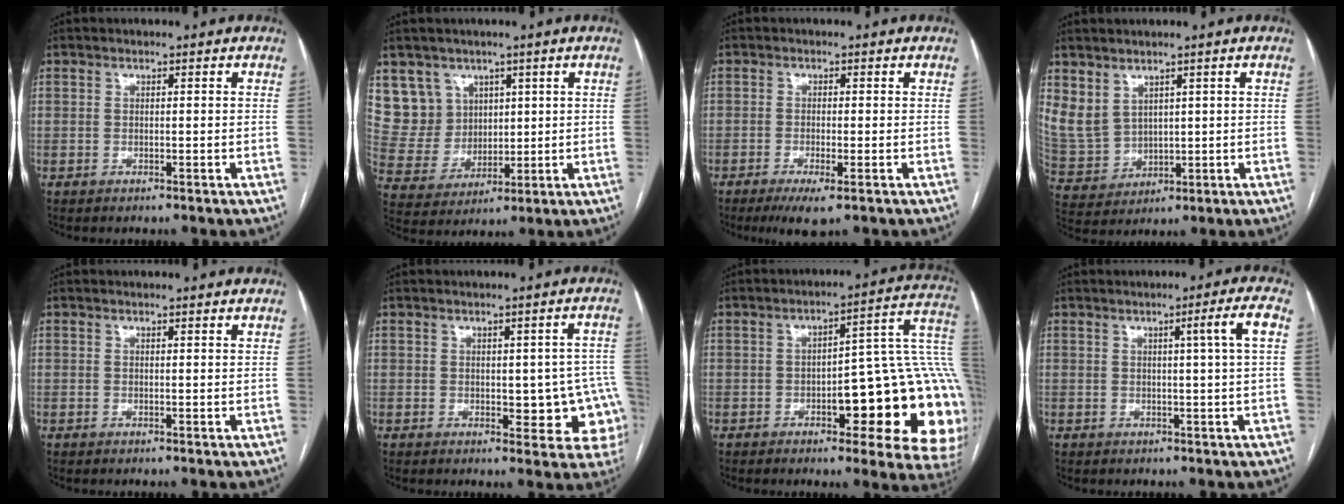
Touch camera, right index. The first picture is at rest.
{"total": 8.4, "force": [4.5, 7.0, 0.9], "torque": [-0.030, 0.025, 0.106]}
{"total": 4.3, "force": [-2.3, 0.6, 3.6], "torque": [-0.062, -0.011, -0.036]}
{"total": 7.7, "force": [4.1, 5.6, 3.2], "torque": [-0.080, 0.008, 0.109]}
{"total": 0.8, "force": [0.7, 0.0, 0.3], "torque": [-0.013, -0.002, 0.005]}
{"total": 8.6, "force": [-1.1, 4.1, 7.5], "torque": [-0.061, 0.018, -0.006]}
{"total": 21.7, "force": [-3.2, 5.7, 20.7], "torque": [-0.168, 0.032, -0.031]}
{"total": 4.4, "force": [0.9, -1.3, 4.1], "torque": [-0.063, 0.000, 0.016]}